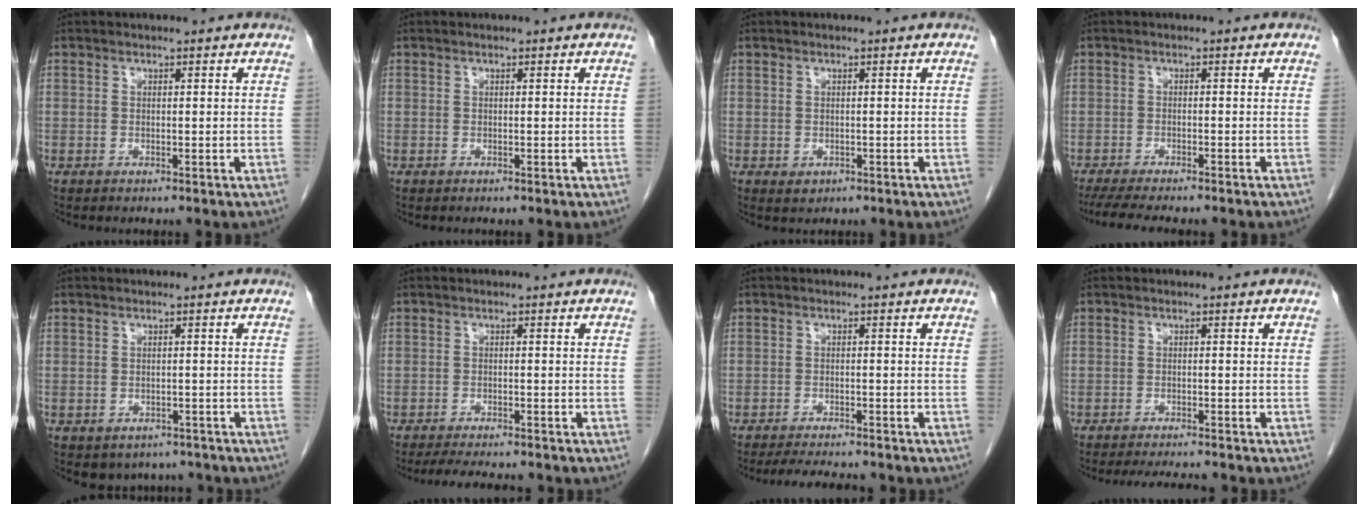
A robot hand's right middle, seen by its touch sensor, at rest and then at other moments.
{"total": 0.0}
{"total": 1.1, "force": [-0.4, 0.9, 0.5], "torque": [-0.011, 0.000, 0.002]}
{"total": 9.1, "force": [-7.7, 1.1, 4.7], "torque": [-0.066, -0.013, -0.114]}
{"total": 4.3, "force": [-3.3, 2.6, 0.6], "torque": [0.004, 0.010, -0.040]}
{"total": 6.4, "force": [-5.6, 1.0, 2.8], "torque": [-0.041, -0.012, -0.084]}
{"total": 6.1, "force": [-5.5, 0.9, 2.4], "torque": [-0.034, -0.013, -0.083]}
{"total": 5.3, "force": [-4.9, 0.4, 2.0], "torque": [-0.024, -0.012, -0.073]}